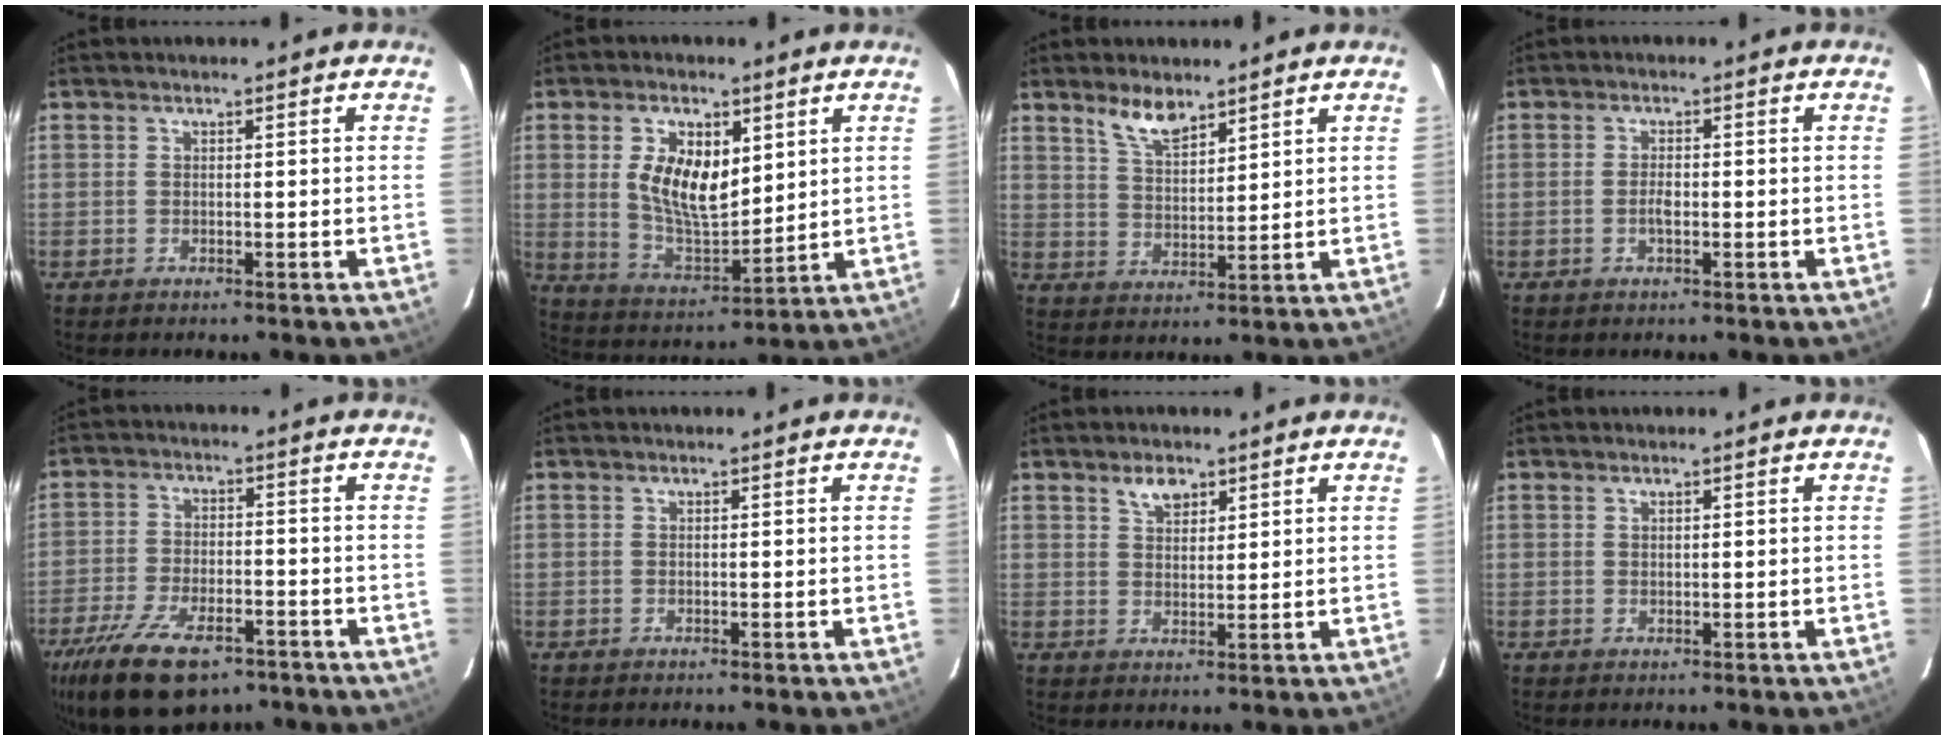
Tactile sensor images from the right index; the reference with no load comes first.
{"total": 11.4, "force": [3.3, 5.8, 9.3], "torque": [-0.176, 0.002, 0.073]}
{"total": 6.2, "force": [4.8, 2.1, 3.3], "torque": [-0.058, 0.003, 0.094]}
{"total": 2.2, "force": [-0.6, 0.9, 1.9], "torque": [-0.036, 0.001, -0.011]}
{"total": 16.9, "force": [-11.1, 7.5, 10.2], "torque": [-0.226, -0.031, -0.186]}
{"total": 0.0}
{"total": 3.8, "force": [2.4, 2.1, 2.0], "torque": [-0.029, 0.007, 0.045]}
{"total": 0.6, "force": [0.4, 0.3, 0.4], "torque": [-0.007, 0.002, 0.007]}